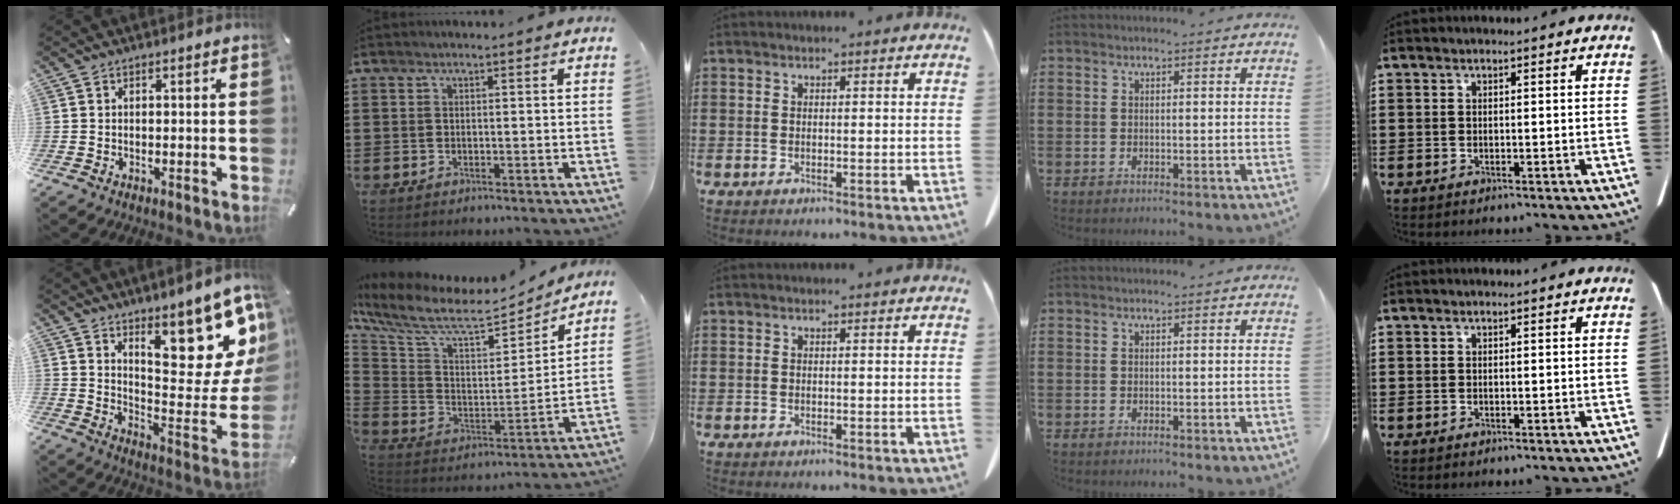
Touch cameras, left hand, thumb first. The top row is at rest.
{"thumb": {"total": 20.9, "force": [13.0, 7.5, 14.6], "torque": [-0.175, -0.112, 0.208]}, "index": {"total": 9.0, "force": [7.6, 2.0, 4.5], "torque": [-0.123, -0.050, 0.127]}}